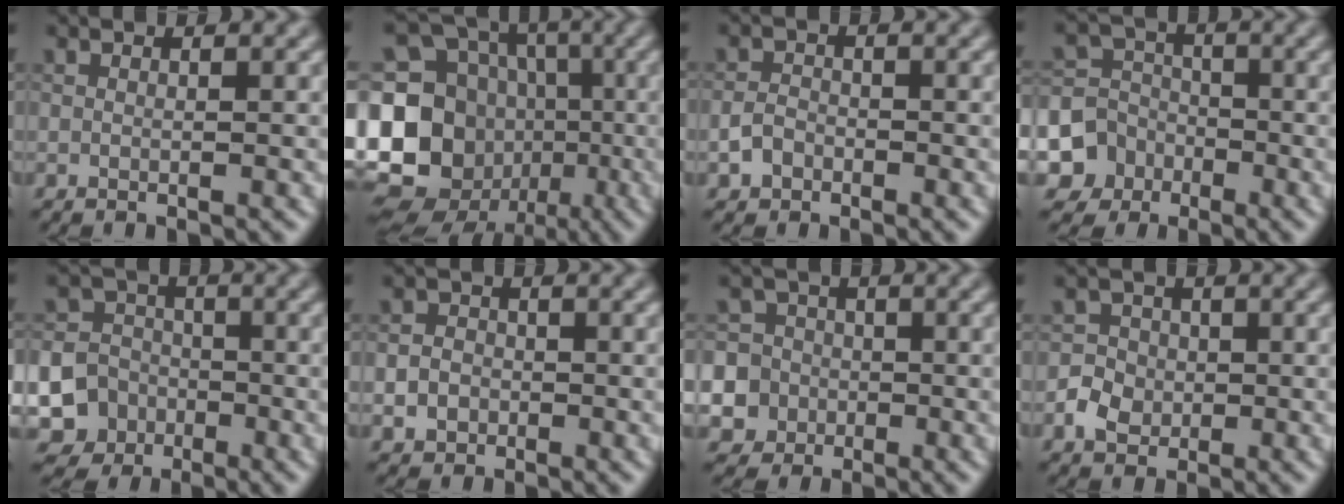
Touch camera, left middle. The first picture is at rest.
{"total": 18.1, "force": [-3.6, 16.1, 7.4], "torque": [-0.192, 0.007, -0.084]}
{"total": 1.8, "force": [-1.0, 1.3, 0.7], "torque": [-0.009, 0.004, -0.024]}
{"total": 7.2, "force": [-3.1, 6.4, 1.2], "torque": [-0.014, -0.002, -0.075]}
{"total": 11.4, "force": [-4.7, 10.2, 2.0], "torque": [-0.054, -0.025, -0.099]}
{"total": 2.2, "force": [-0.6, 2.0, 0.8], "torque": [0.005, -0.002, -0.018]}
{"total": 10.9, "force": [-3.4, 10.1, 2.3], "torque": [-0.070, 0.000, -0.089]}
{"total": 2.7, "force": [-0.7, 2.4, 1.0], "torque": [-0.010, -0.001, -0.017]}